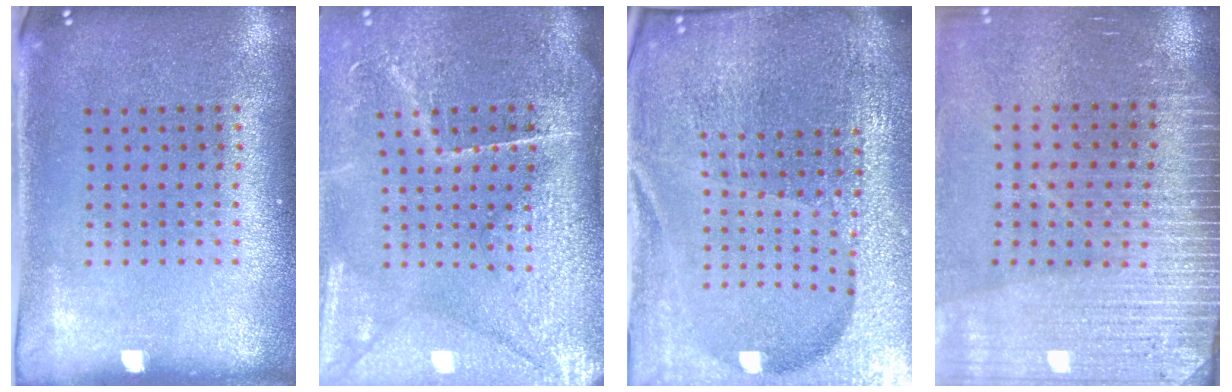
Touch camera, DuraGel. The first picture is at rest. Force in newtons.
{"total": 4.5, "press": 3.9, "slide": 2.3}
{"total": 6.7, "press": 5.8, "slide": 3.3}
{"total": 3.6, "press": 3.4, "slide": 1.2}